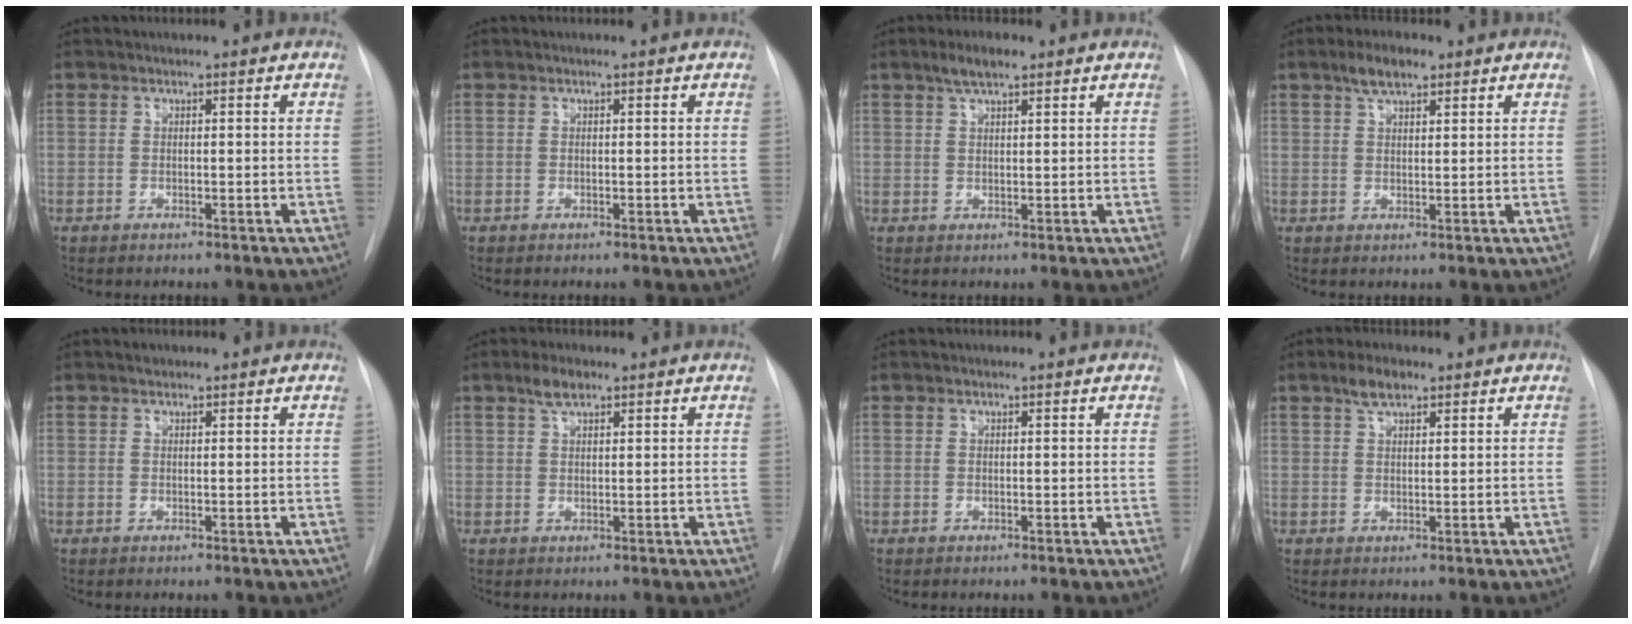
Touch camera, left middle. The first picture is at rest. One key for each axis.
{"total": 0.0}
{"total": 3.7, "fx": 2.6, "fy": 1.0, "fz": 2.5, "tx": -0.049, "ty": 0.009, "tz": 0.045}
{"total": 4.2, "fx": 2.8, "fy": 1.6, "fz": 2.7, "tx": -0.051, "ty": 0.010, "tz": 0.050}
{"total": 0.6, "fx": 0.5, "fy": 0.4, "fz": 0.1, "tx": -0.004, "ty": 0.002, "tz": 0.007}
{"total": 2.8, "fx": 1.9, "fy": 1.0, "fz": 1.8, "tx": -0.036, "ty": 0.007, "tz": 0.036}
{"total": 0.0}
{"total": 3.2, "fx": 2.2, "fy": 1.3, "fz": 2.0, "tx": -0.039, "ty": 0.008, "tz": 0.040}